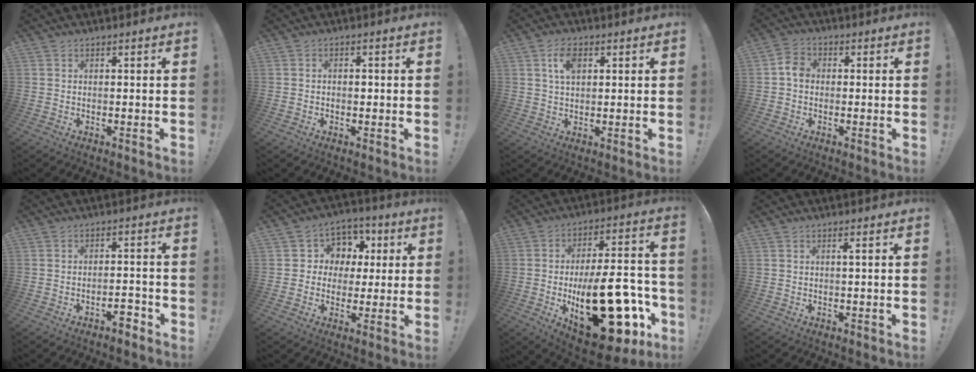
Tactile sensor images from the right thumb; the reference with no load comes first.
{"total": 1.1, "force": [-0.3, 1.0, 0.4], "torque": [-0.013, 0.004, -0.006]}
{"total": 6.2, "force": [2.2, 3.6, 4.5], "torque": [-0.073, 0.002, 0.038]}
{"total": 4.6, "force": [-0.7, 3.6, 2.8], "torque": [-0.043, 0.016, -0.011]}
{"total": 3.5, "force": [-2.7, 1.0, 1.9], "torque": [-0.031, 0.017, -0.047]}
{"total": 8.7, "force": [0.5, 8.3, 2.4], "torque": [-0.026, -0.001, 0.016]}
{"total": 29.8, "force": [-8.3, 13.5, 25.2], "torque": [-0.388, 0.051, -0.108]}
{"total": 1.0, "force": [0.2, -0.2, 1.0], "torque": [-0.014, -0.002, 0.000]}